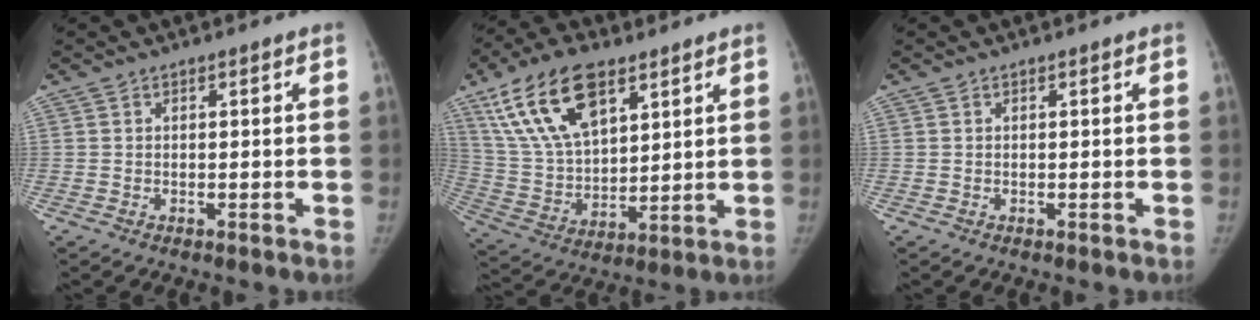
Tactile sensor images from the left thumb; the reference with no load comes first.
{"total": 18.6, "force": [9.9, 9.3, 12.7], "torque": [-0.215, -0.028, 0.193]}
{"total": 0.0}